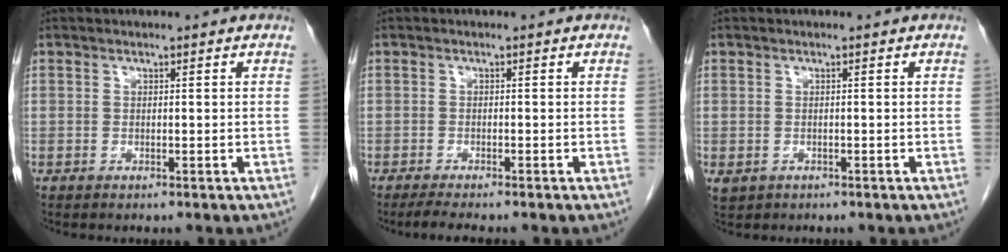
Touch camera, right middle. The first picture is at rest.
{"total": 3.3, "force": [-2.8, 0.1, 1.8], "torque": [-0.033, -0.007, -0.044]}
{"total": 1.7, "force": [-0.7, 1.4, 0.6], "torque": [-0.018, -0.001, -0.001]}